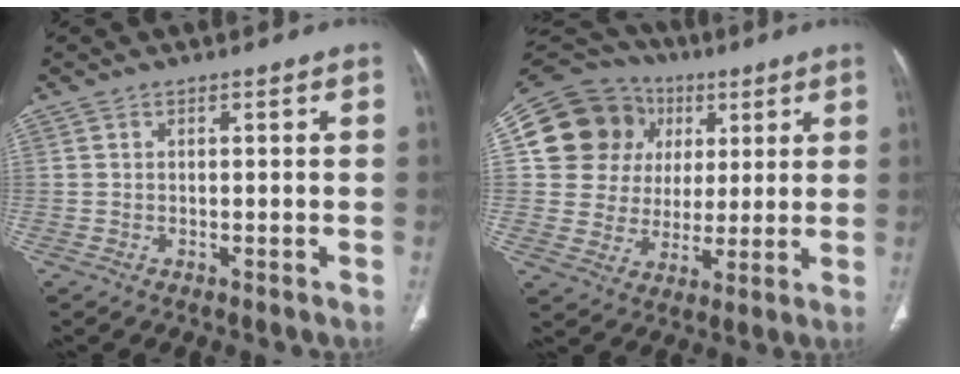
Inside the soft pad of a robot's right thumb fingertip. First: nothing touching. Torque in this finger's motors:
{"motor_torque": [0.17, 2.52, 0.38, -0.21, -0.07]}